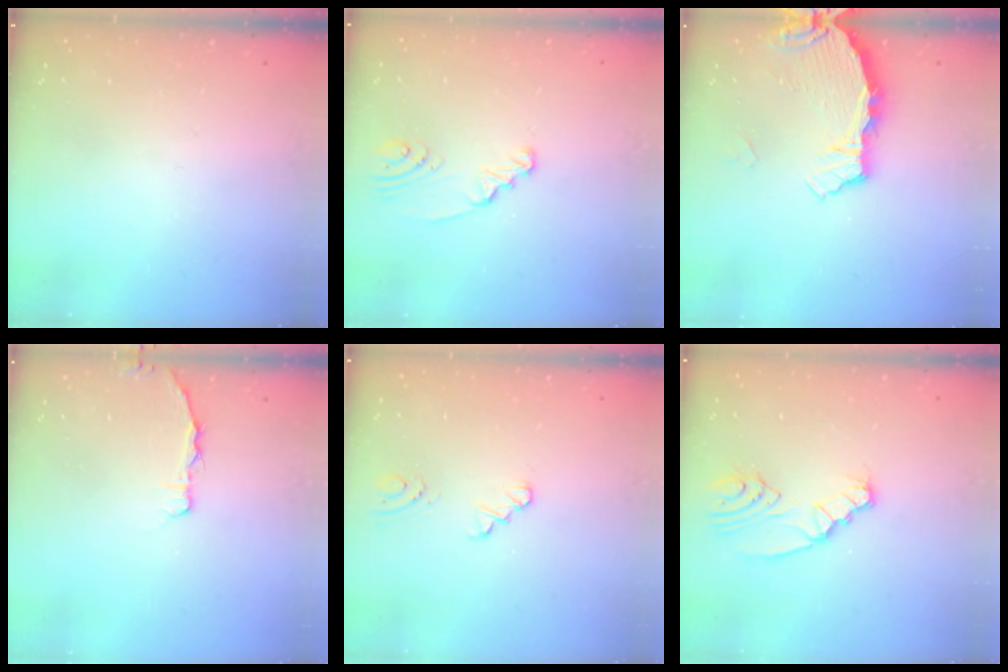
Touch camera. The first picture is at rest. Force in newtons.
{"total": 2.3, "press": 2.3, "slide": 0.3}
{"total": 3.8, "press": 3.7, "slide": 0.4}
{"total": 2.0, "press": 2.0, "slide": 0.3}
{"total": 0.0}
{"total": 4.0, "press": 3.9, "slide": 0.5}